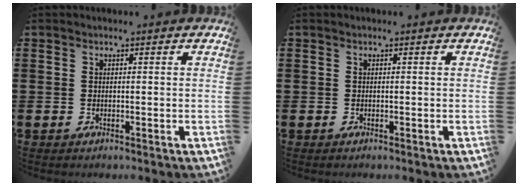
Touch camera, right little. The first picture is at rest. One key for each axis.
{"total": 0.0}